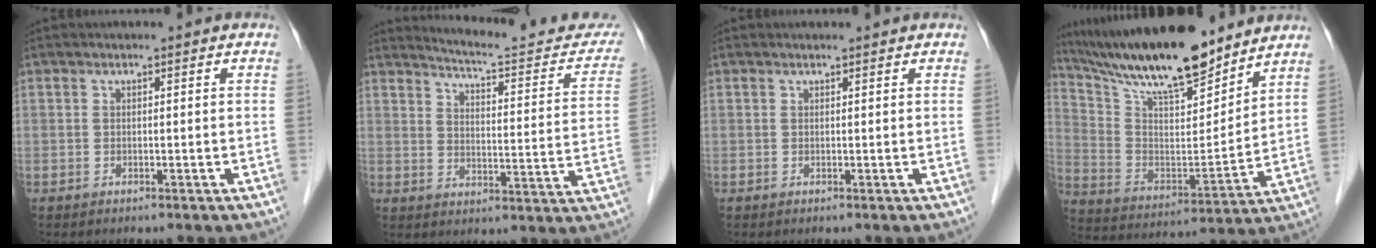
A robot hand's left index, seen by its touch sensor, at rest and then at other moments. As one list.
[{"total": 18.2, "force": [17.2, 2.3, 5.2], "torque": [-0.060, -0.056, 0.205]}, {"total": 1.2, "force": [1.1, 0.0, 0.3], "torque": [-0.008, 0.008, 0.016]}, {"total": 19.6, "force": [16.7, 3.1, 9.9], "torque": [-0.178, 0.001, 0.297]}]